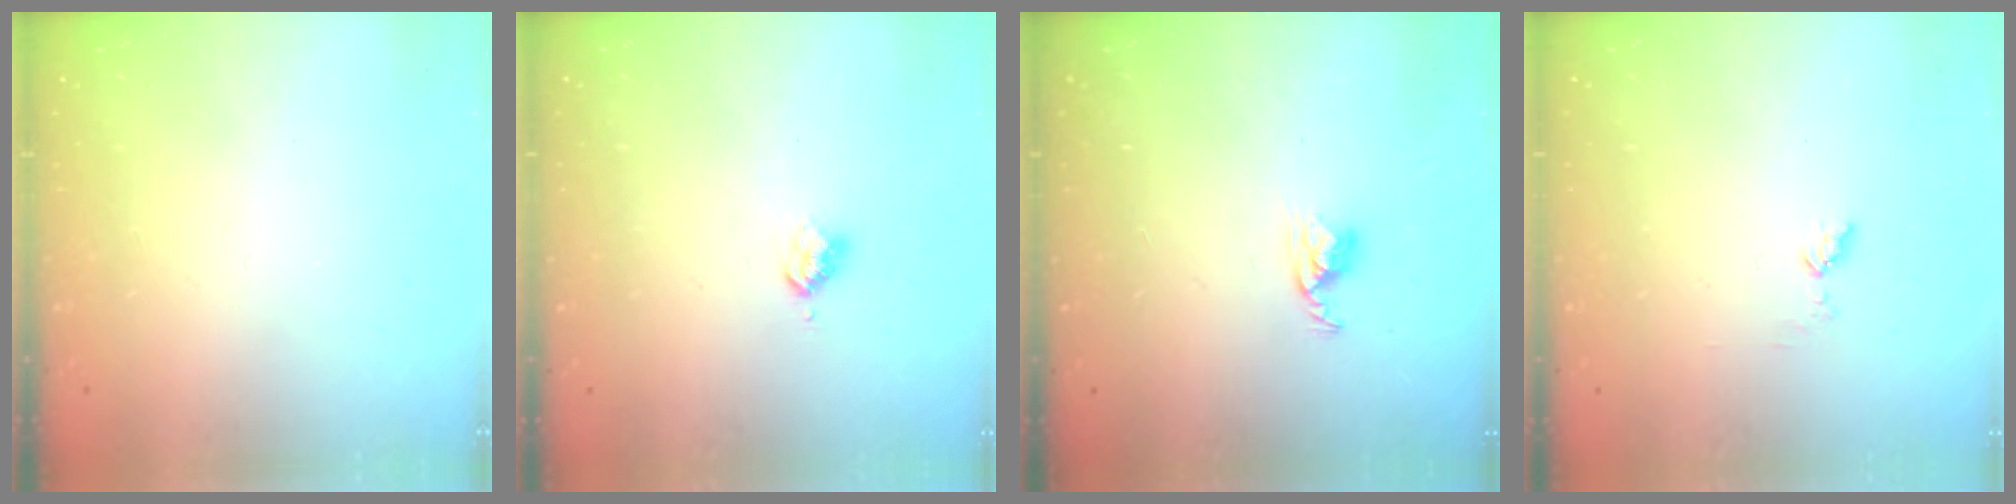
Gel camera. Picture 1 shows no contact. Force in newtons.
{"total": 3.0, "press": 2.9, "slide": 0.4}
{"total": 4.2, "press": 4.2, "slide": 0.3}
{"total": 4.4, "press": 4.4, "slide": 0.5}